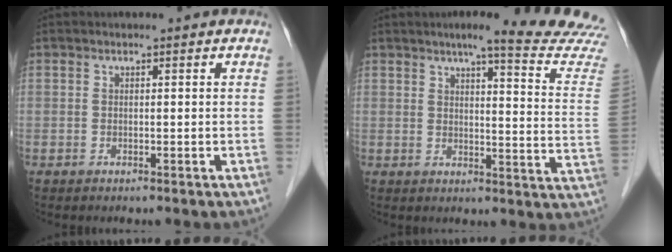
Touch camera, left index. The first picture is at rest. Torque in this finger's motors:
{"motor_torque": [1.03, -1.11, 0.26, 0.05]}